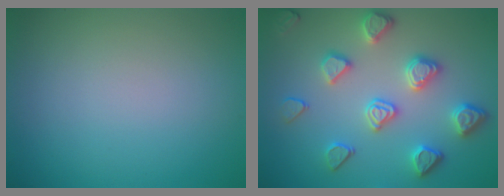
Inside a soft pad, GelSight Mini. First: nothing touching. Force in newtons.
{"total": 4.4, "press": 4.1, "slide": 1.5}